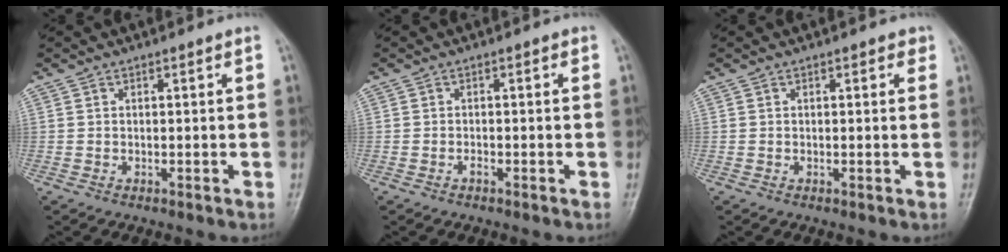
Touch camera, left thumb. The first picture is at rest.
{"total": 0.8, "force": [-0.5, 0.4, 0.5], "torque": [-0.004, 0.002, -0.012]}
{"total": 1.3, "force": [0.6, 0.7, 0.9], "torque": [-0.002, 0.000, 0.003]}